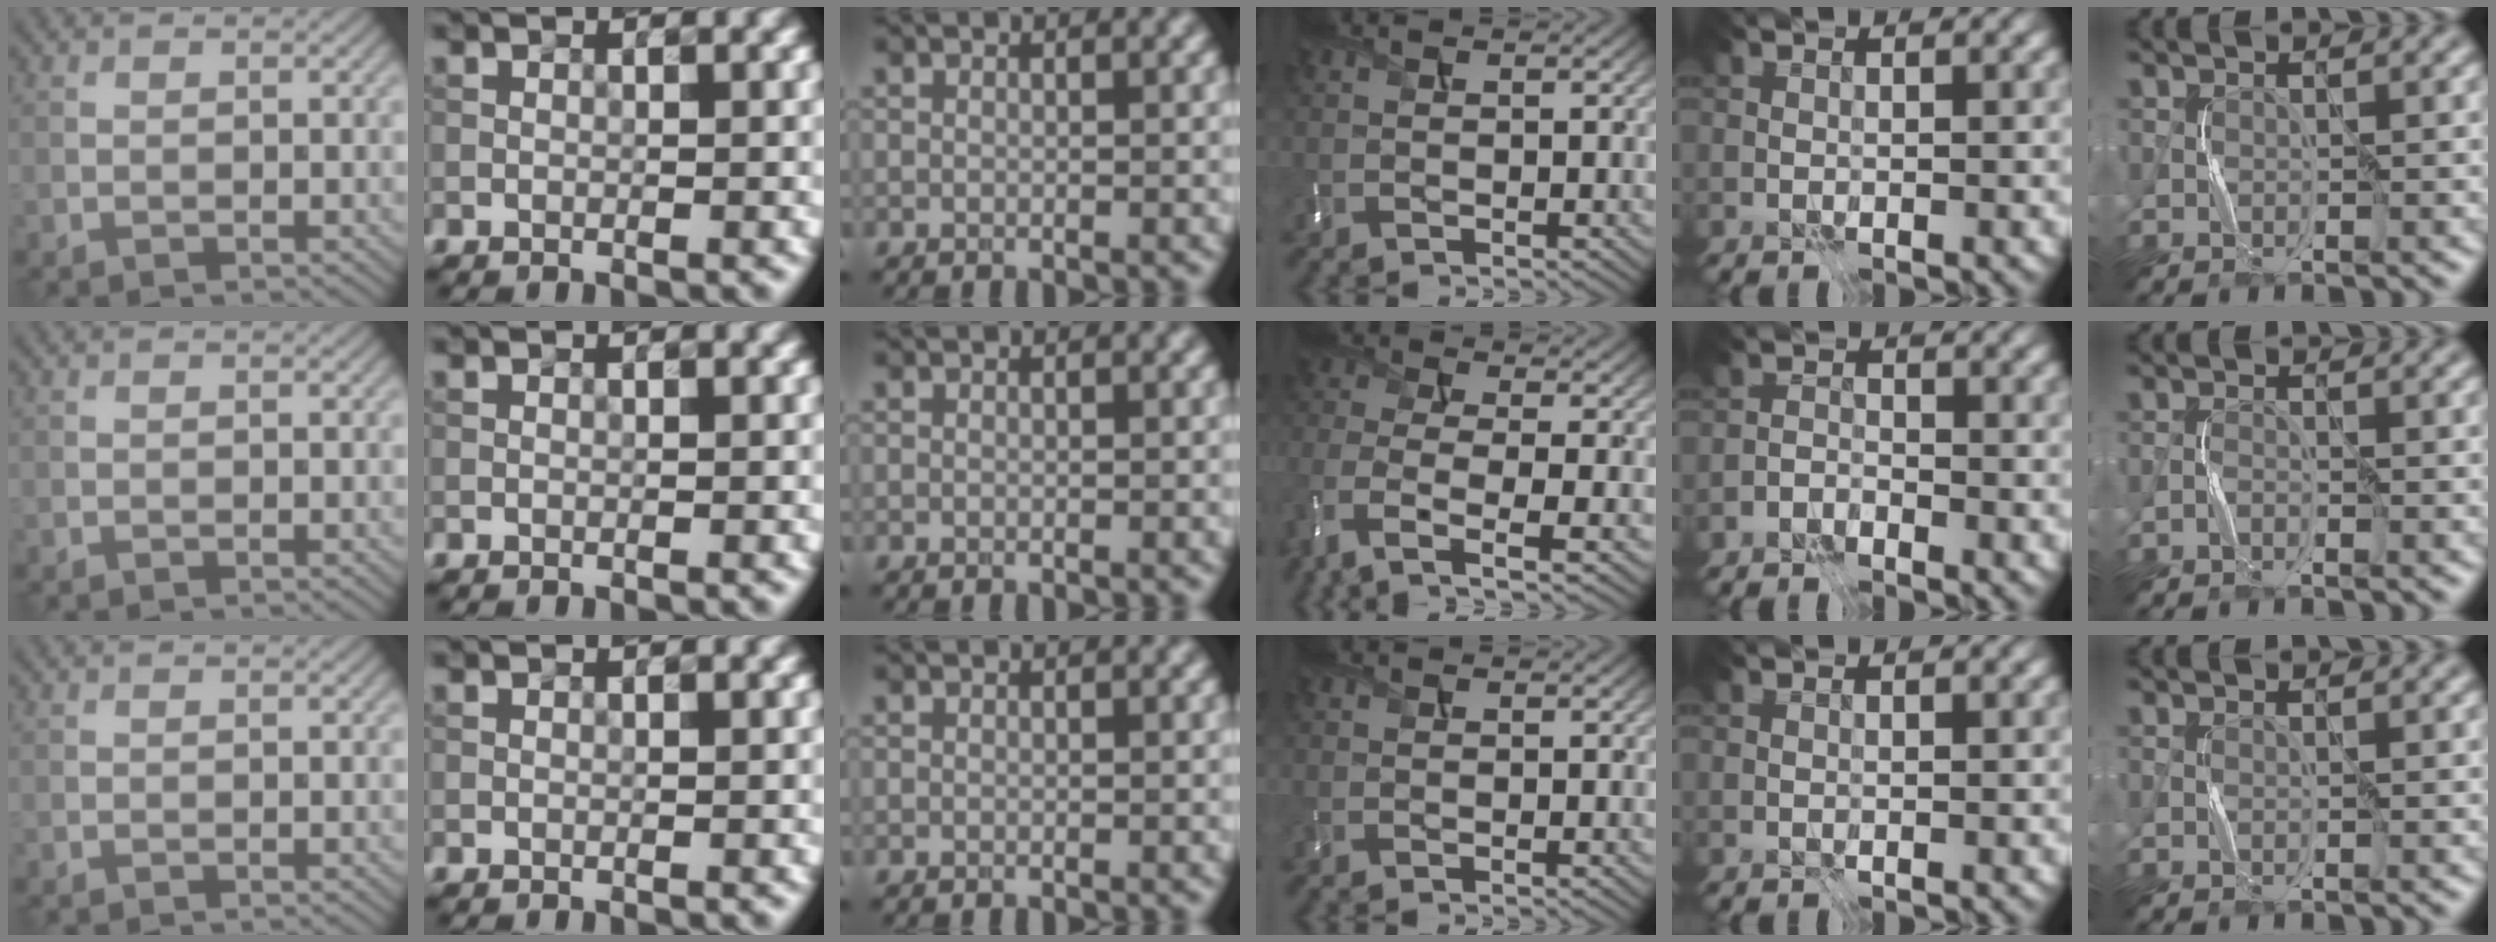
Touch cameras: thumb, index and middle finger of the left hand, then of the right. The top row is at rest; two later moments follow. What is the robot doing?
{"motion": "press", "object": "memory foam"}